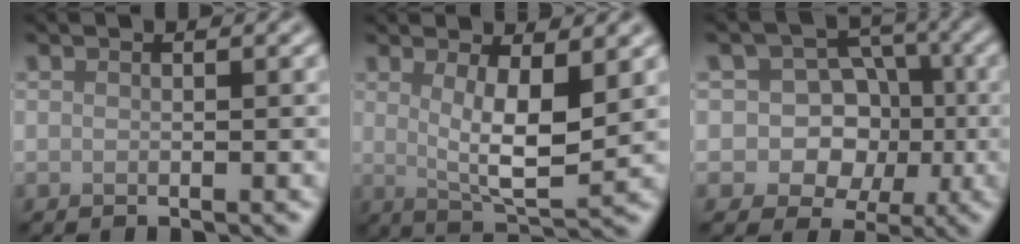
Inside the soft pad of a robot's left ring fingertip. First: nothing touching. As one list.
[{"total": 5.6, "force": [1.1, 1.6, 5.2], "torque": [-0.091, -0.015, 0.025]}, {"total": 7.0, "force": [-0.7, 6.2, 3.1], "torque": [-0.024, 0.025, -0.038]}]